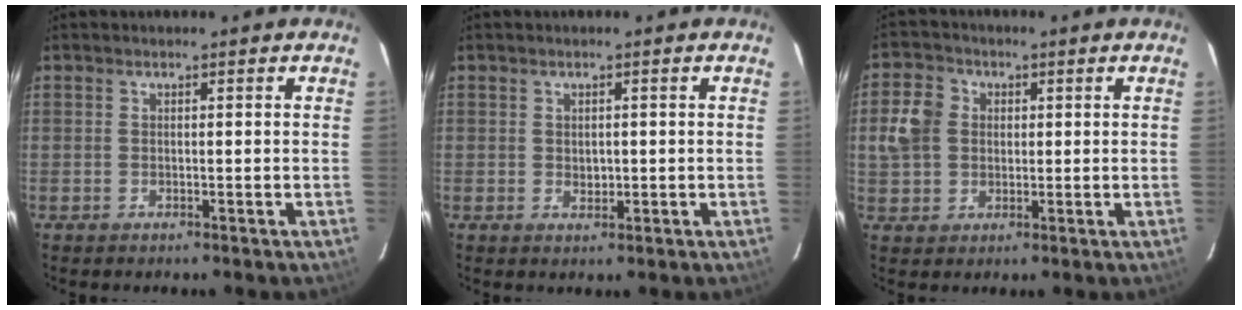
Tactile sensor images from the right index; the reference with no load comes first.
{"total": 1.6, "force": [0.0, 1.4, 0.9], "torque": [-0.012, 0.000, 0.003]}
{"total": 7.9, "force": [1.0, 6.9, 3.6], "torque": [-0.077, 0.023, 0.017]}